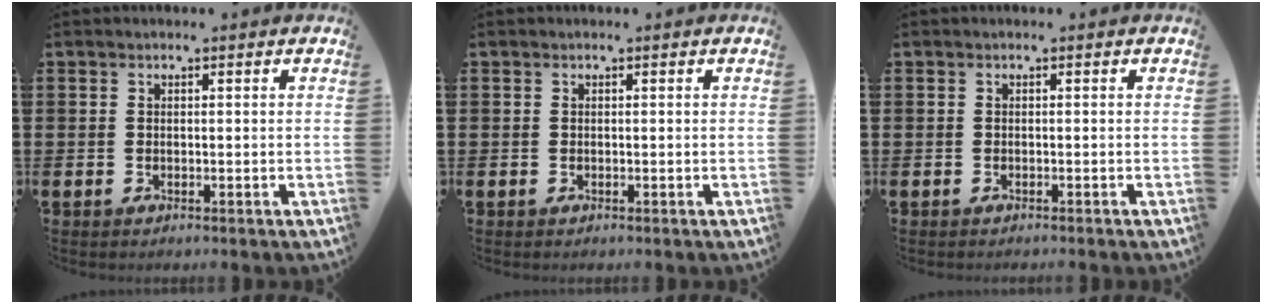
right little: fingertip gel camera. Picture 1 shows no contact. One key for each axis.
{"total": 0.0}
{"total": 0.0}